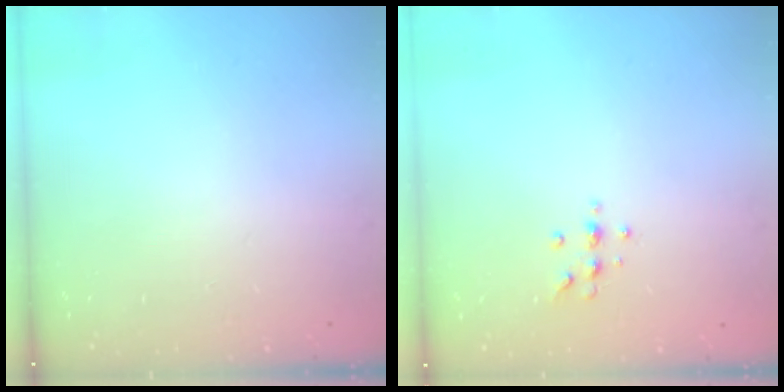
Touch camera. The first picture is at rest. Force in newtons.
{"total": 5.7, "press": 5.5, "slide": 1.6}